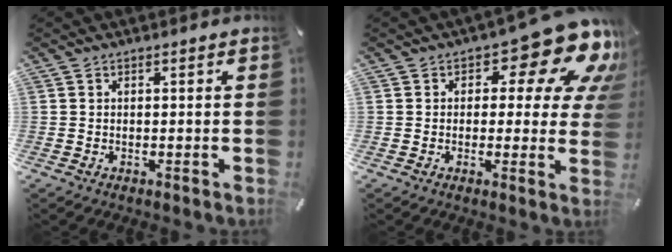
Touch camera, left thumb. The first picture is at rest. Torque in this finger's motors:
{"motor_torque": [1.53, 1.47, 0.47, -0.24, 0.07]}